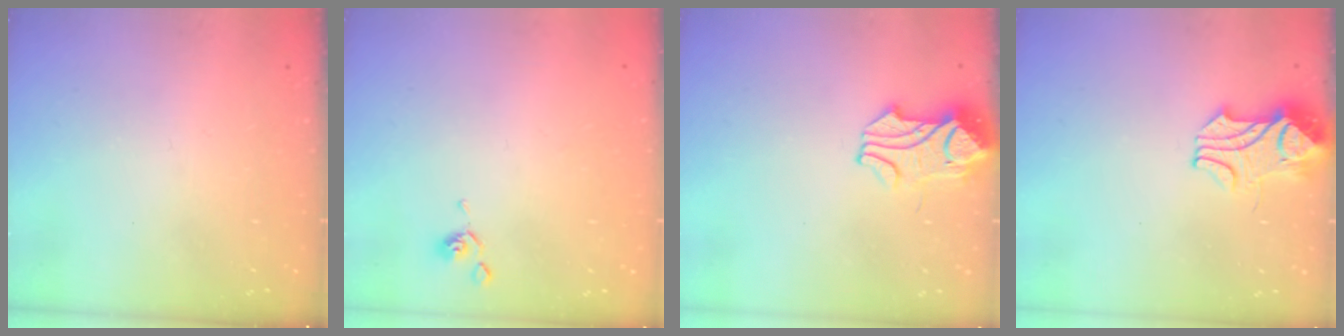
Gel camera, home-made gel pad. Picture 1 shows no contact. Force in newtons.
{"total": 1.0, "press": 0.9, "slide": 0.3}
{"total": 5.8, "press": 5.8, "slide": 0.6}
{"total": 2.4, "press": 2.2, "slide": 1.0}